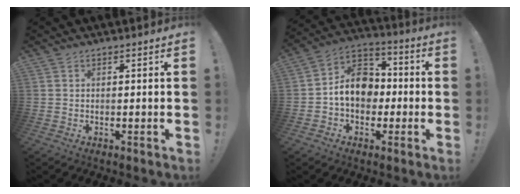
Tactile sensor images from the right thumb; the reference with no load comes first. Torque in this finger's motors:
{"motor_torque": [1.77, 1.61, 0.19, -0.15, 0.07]}